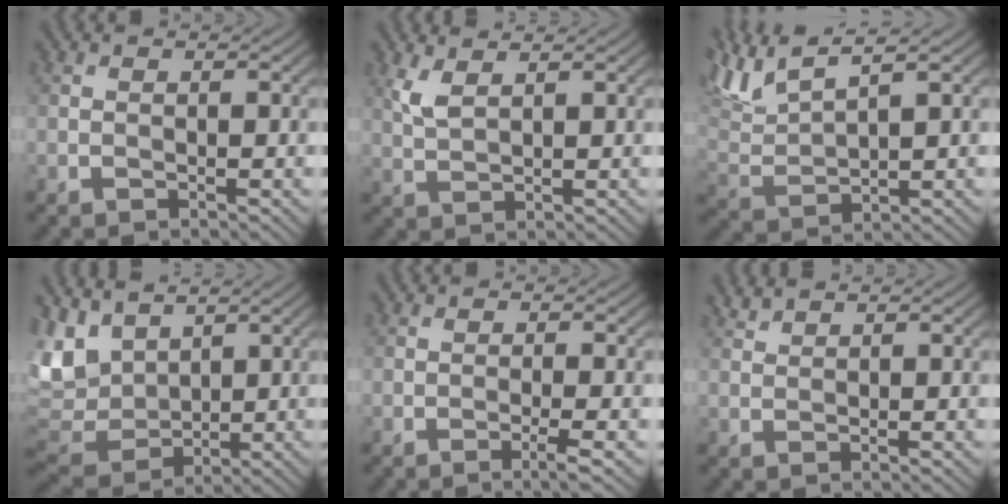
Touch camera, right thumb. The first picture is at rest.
{"total": 2.9, "force": [1.8, 0.9, 2.1], "torque": [-0.061, 0.002, 0.043]}
{"total": 9.2, "force": [6.2, 2.3, 6.4], "torque": [-0.153, 0.025, 0.122]}
{"total": 9.7, "force": [4.6, 6.3, 5.7], "torque": [-0.179, 0.002, 0.097]}
{"total": 2.2, "force": [-1.0, -0.1, 1.9], "torque": [-0.032, 0.007, -0.026]}
{"total": 1.4, "force": [1.4, 0.1, 0.3], "torque": [-0.012, 0.006, 0.032]}